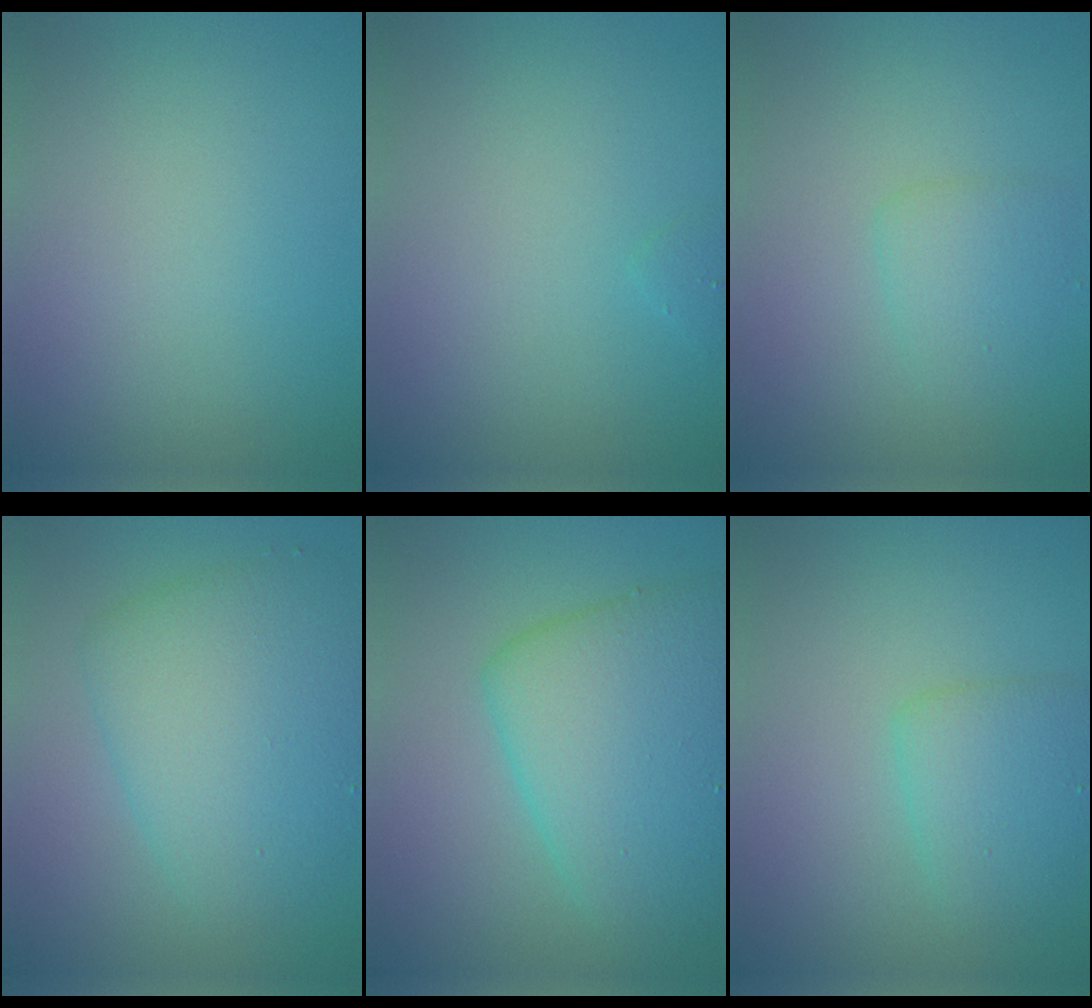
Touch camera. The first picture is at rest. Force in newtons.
{"total": 0.5, "press": 0.5, "slide": 0.1}
{"total": 1.9, "press": 1.9, "slide": 0.1}
{"total": 6.5, "press": 6.5, "slide": 0.0}
{"total": 7.4, "press": 7.4, "slide": 0.2}
{"total": 2.9, "press": 2.9, "slide": 0.0}